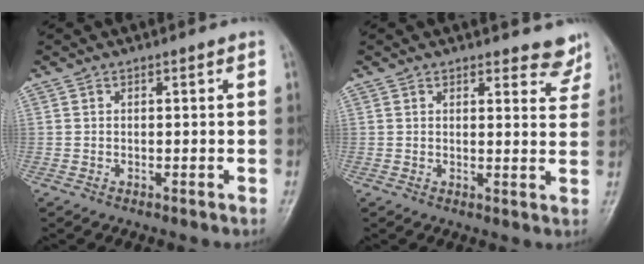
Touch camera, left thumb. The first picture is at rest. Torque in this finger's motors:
{"motor_torque": [-0.11, -0.11, -0.17, -0.25, 0.03]}